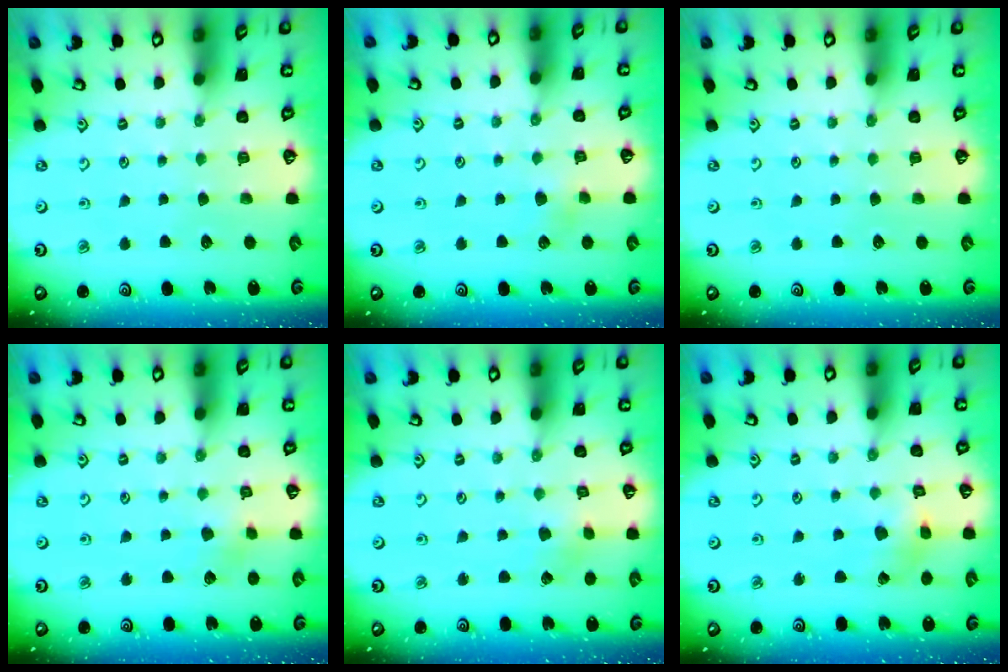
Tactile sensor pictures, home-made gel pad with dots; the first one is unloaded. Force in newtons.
{"total": 3.4, "press": 3.3, "slide": 0.3}
{"total": 0.0}
{"total": 2.9, "press": 2.8, "slide": 0.8}
{"total": 1.5, "press": 1.5, "slide": 0.2}
{"total": 3.1, "press": 3.1, "slide": 0.5}